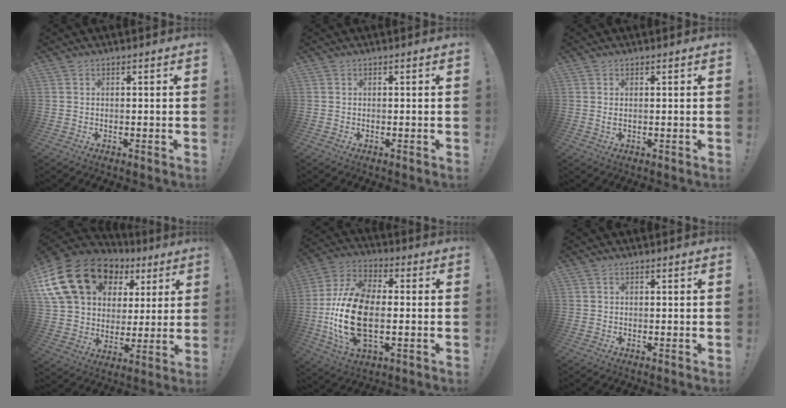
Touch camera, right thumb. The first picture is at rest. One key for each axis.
{"total": 0.0}
{"total": 1.2, "fx": 0.3, "fy": 0.1, "fz": 1.1, "tx": -0.018, "ty": -0.001, "tz": 0.004}
{"total": 22.5, "fx": 10.8, "fy": 15.5, "fz": 12.2, "tx": -0.212, "ty": -0.042, "tz": 0.220}
{"total": 20.3, "fx": -2.9, "fy": 11.6, "fz": 16.5, "tx": -0.340, "ty": 0.006, "tz": -0.040}
{"total": 0.0}